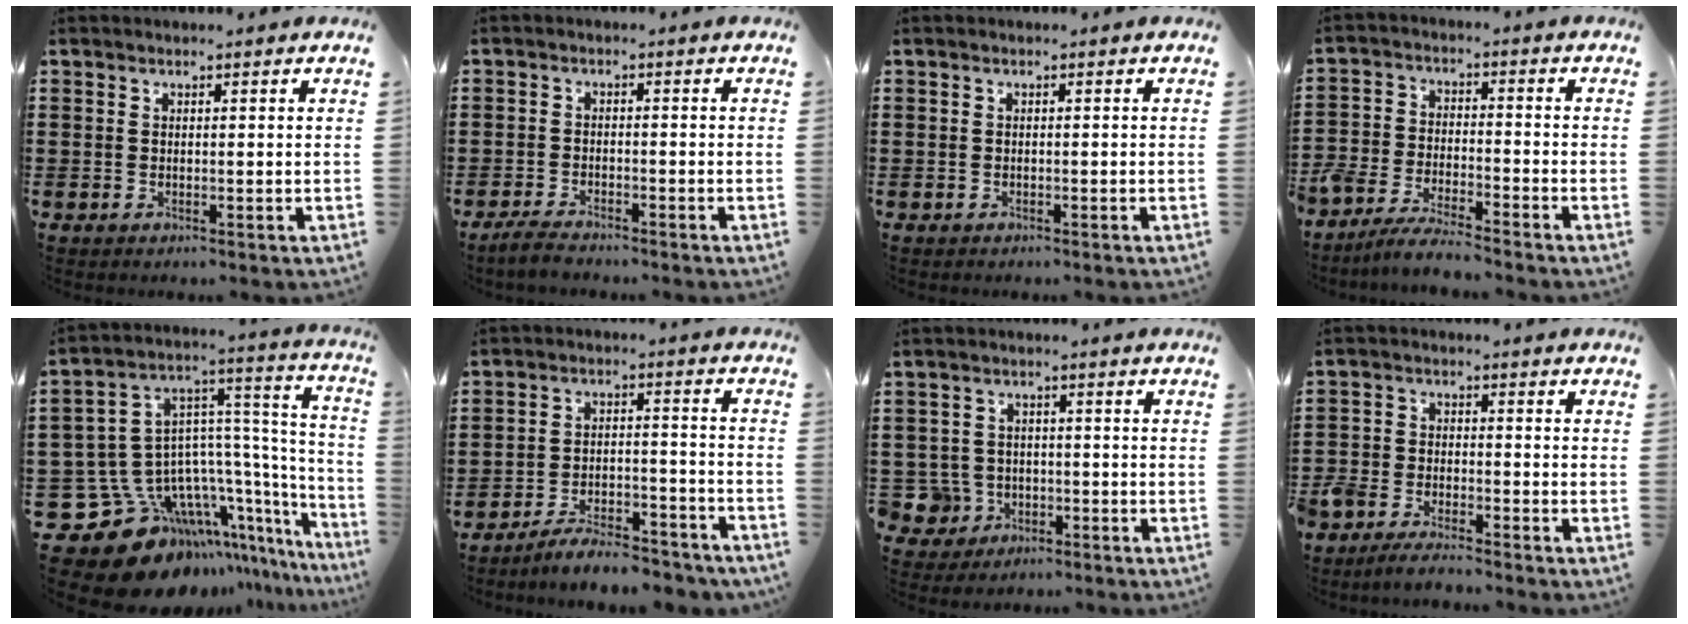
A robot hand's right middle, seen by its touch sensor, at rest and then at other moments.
{"total": 2.4, "force": [-2.4, 0.3, 0.5], "torque": [-0.019, 0.004, -0.052]}
{"total": 0.0}
{"total": 5.6, "force": [-5.4, 0.4, 1.2], "torque": [-0.035, 0.002, -0.111]}
{"total": 15.7, "force": [-10.5, 9.4, 6.8], "torque": [-0.166, -0.017, -0.163]}
{"total": 5.6, "force": [-5.4, -0.1, 1.5], "torque": [-0.031, -0.005, -0.107]}
{"total": 4.9, "force": [-2.0, 4.2, 1.5], "torque": [-0.064, 0.000, -0.043]}
{"total": 4.2, "force": [-4.1, 0.8, 0.4], "torque": [-0.025, 0.002, -0.091]}